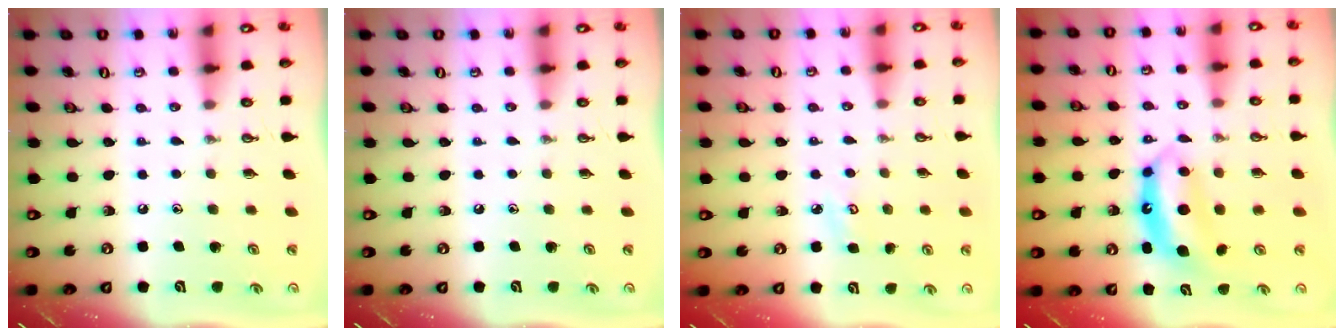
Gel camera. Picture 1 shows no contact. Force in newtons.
{"total": 0.0}
{"total": 3.4, "press": 3.4, "slide": 0.3}
{"total": 6.9, "press": 6.9, "slide": 0.5}